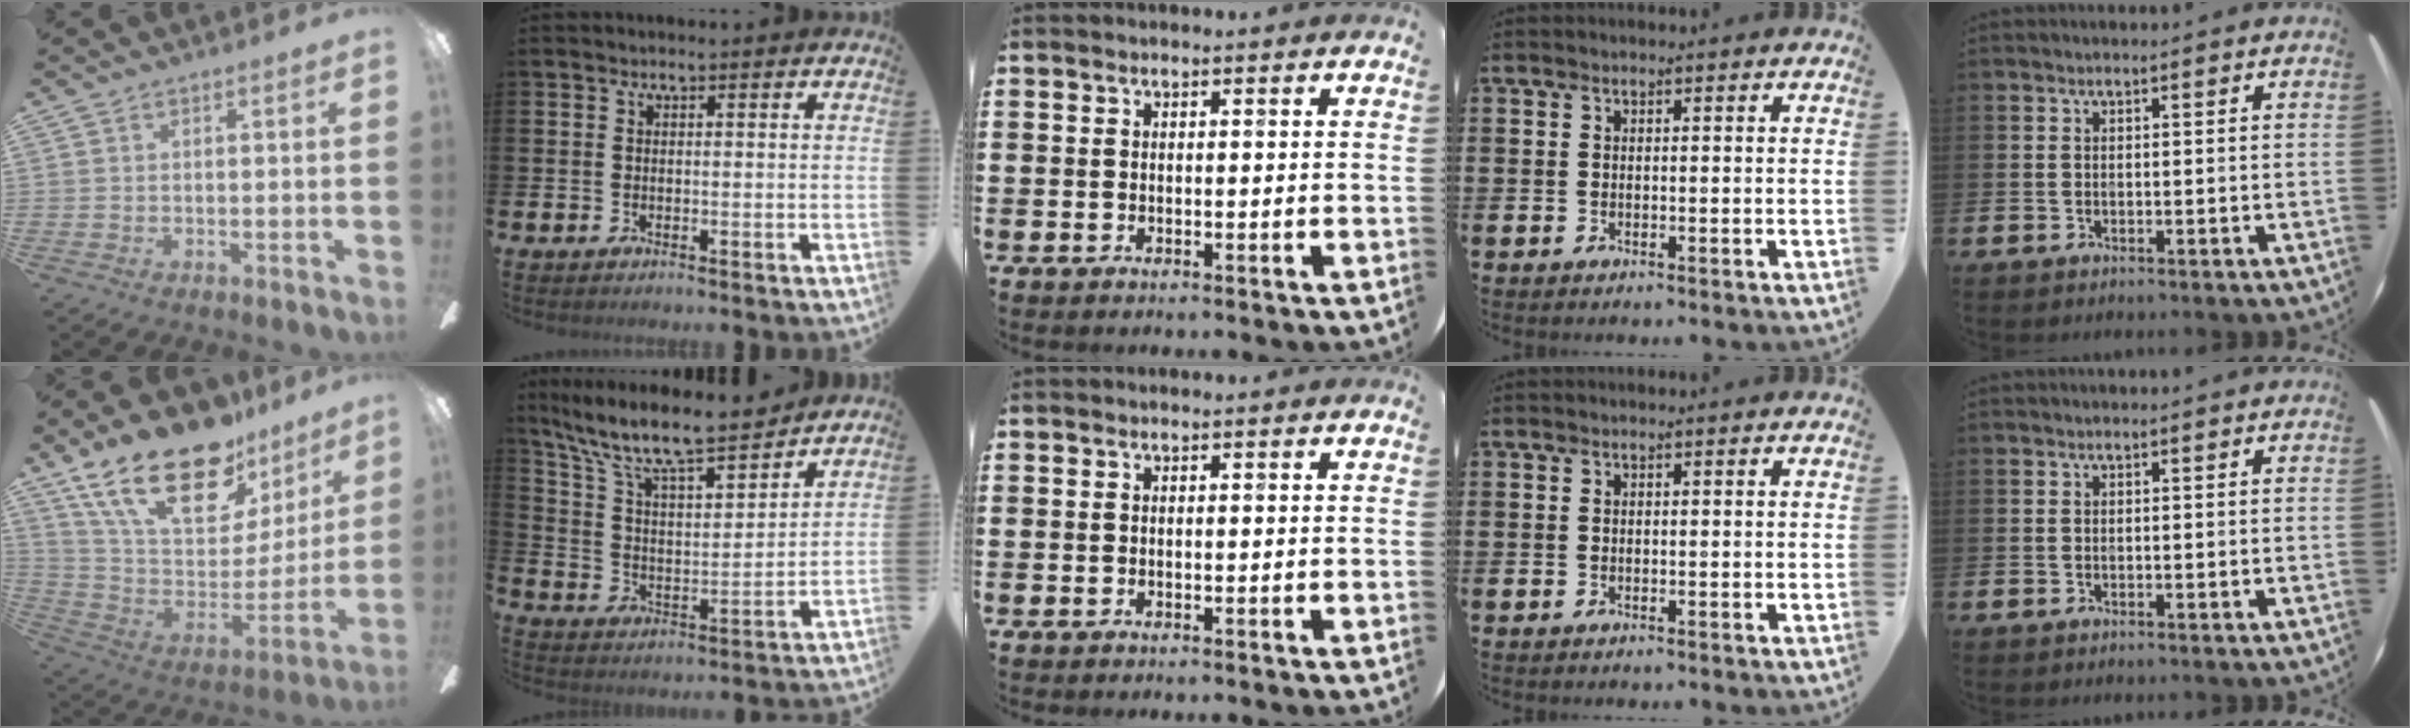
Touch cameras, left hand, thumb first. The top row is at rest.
{"thumb": {"total": 25.2, "force": [16.8, 11.5, 14.8], "torque": [-0.250, -0.103, 0.299]}, "index": {"total": 10.4, "force": [9.3, 1.8, 4.4], "torque": [-0.131, -0.058, 0.159]}}